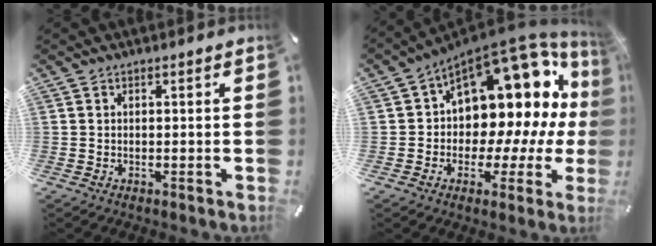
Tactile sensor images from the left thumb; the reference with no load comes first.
{"total": 16.8, "force": [7.7, 10.4, 10.7], "torque": [-0.146, -0.088, 0.130]}